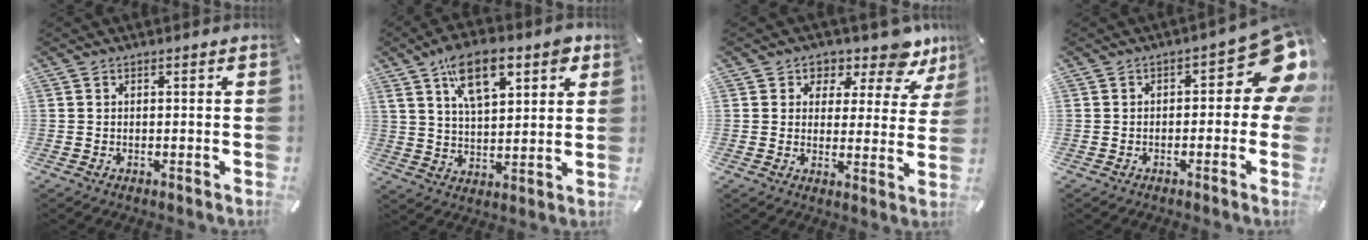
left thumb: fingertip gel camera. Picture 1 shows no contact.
{"total": 13.4, "force": [7.2, 6.4, 9.3], "torque": [-0.152, -0.017, 0.125]}
{"total": 9.3, "force": [7.0, 4.4, 4.2], "torque": [-0.054, -0.057, 0.119]}
{"total": 13.2, "force": [3.5, 6.0, 11.3], "torque": [-0.132, -0.030, 0.059]}